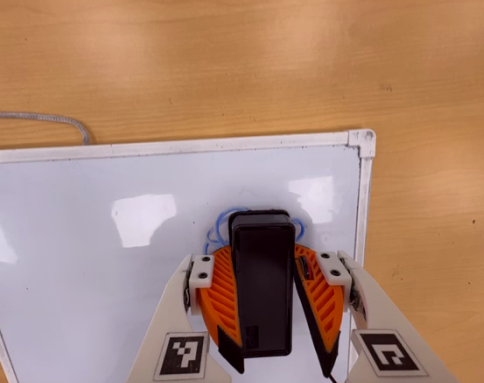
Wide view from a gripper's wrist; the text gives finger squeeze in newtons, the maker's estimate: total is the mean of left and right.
{"total": 15.9, "left": 17.4, "right": 14.3}